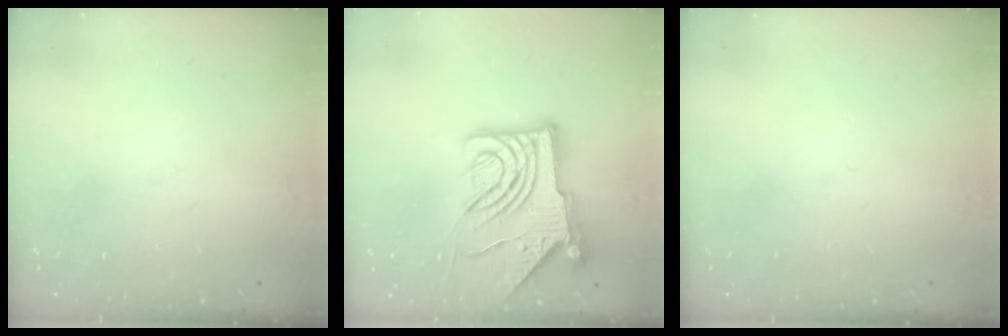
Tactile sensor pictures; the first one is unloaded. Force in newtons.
{"total": 12.2, "press": 12.1, "slide": 1.4}
{"total": 0.0}